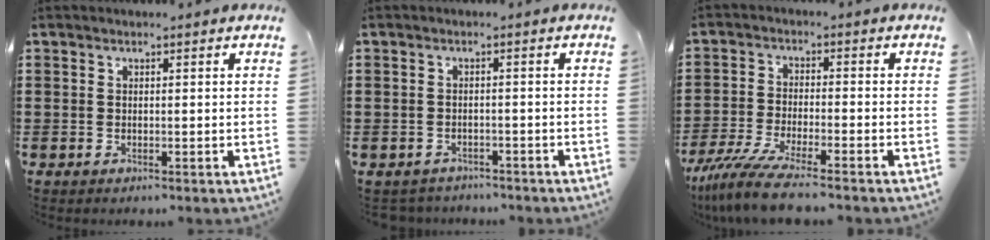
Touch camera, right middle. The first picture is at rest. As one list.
[{"total": 1.6, "force": [-1.6, 0.4, -0.2], "torque": [-0.004, 0.000, -0.037]}, {"total": 7.4, "force": [-6.2, 0.2, 4.0], "torque": [-0.100, -0.017, -0.124]}]